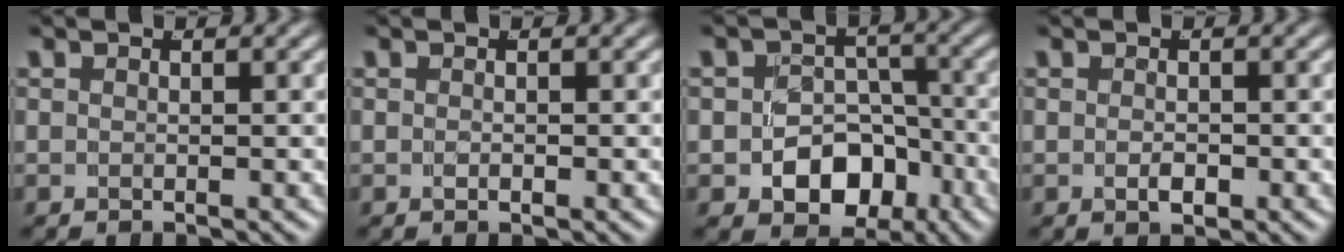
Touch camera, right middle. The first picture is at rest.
{"total": 0.5, "force": [-0.3, -0.3, 0.3], "torque": [-0.003, -0.004, -0.002]}
{"total": 7.0, "force": [-2.9, 5.7, 2.8], "torque": [-0.047, -0.035, -0.038]}
{"total": 0.9, "force": [-0.4, 0.2, 0.8], "torque": [-0.015, -0.010, 0.000]}